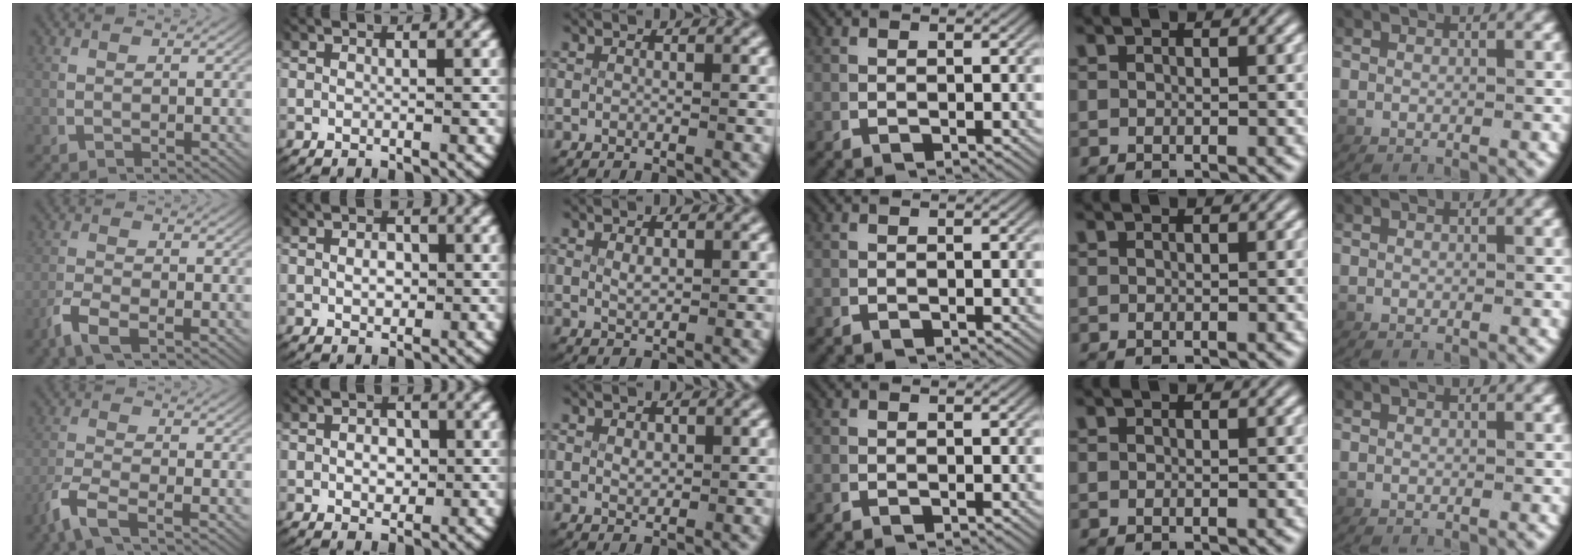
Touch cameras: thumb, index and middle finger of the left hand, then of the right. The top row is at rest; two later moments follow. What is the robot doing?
{"motion": "lift_and_place", "object": "card"}